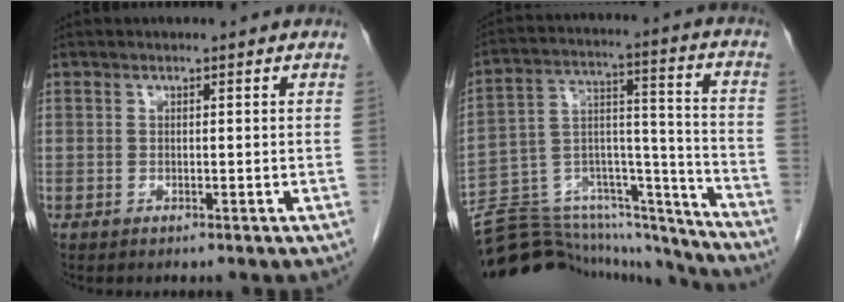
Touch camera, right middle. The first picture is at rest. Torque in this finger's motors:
{"motor_torque": [0.38, -0.34, 1.05, 0.20]}